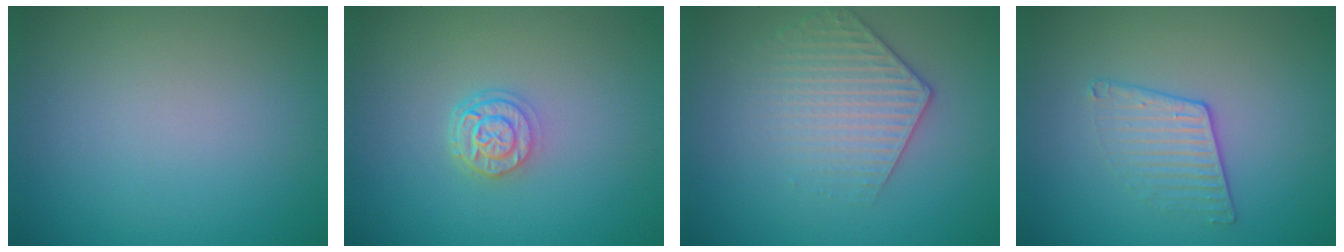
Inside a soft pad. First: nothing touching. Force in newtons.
{"total": 2.5, "press": 2.0, "slide": 1.5}
{"total": 3.1, "press": 3.0, "slide": 0.9}
{"total": 2.0, "press": 1.5, "slide": 1.3}